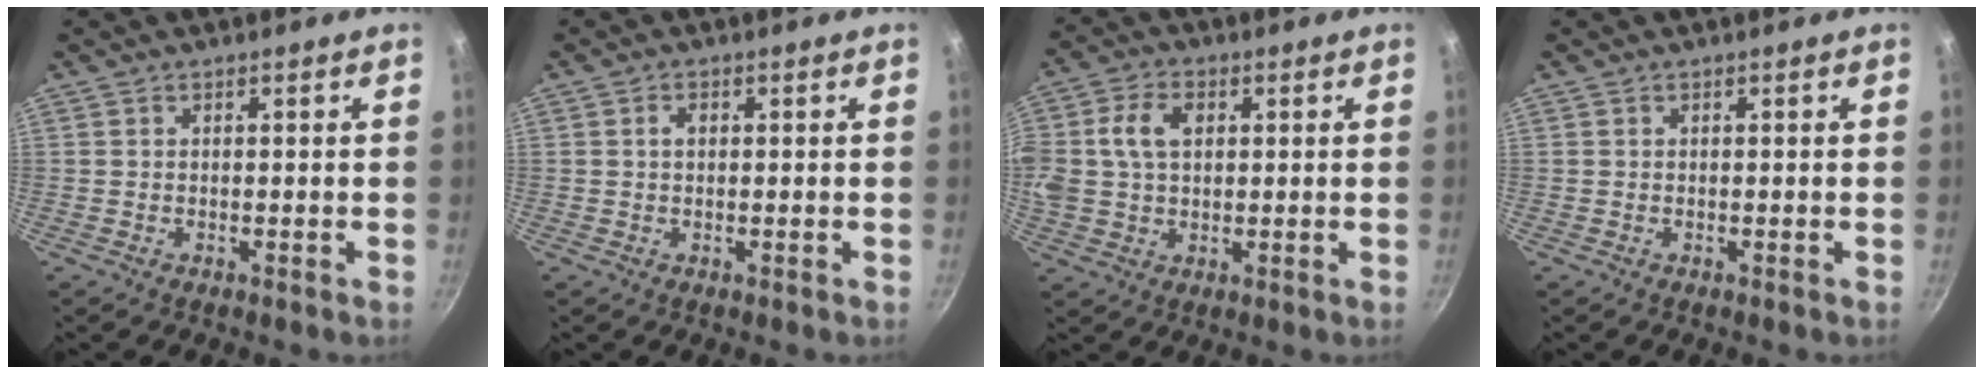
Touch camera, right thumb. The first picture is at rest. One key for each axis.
{"total": 1.5, "fx": 0.2, "fy": 1.1, "fz": 1.1, "tx": -0.018, "ty": 0.005, "tz": 0.003}
{"total": 11.4, "fx": 2.2, "fy": 8.2, "fz": 7.6, "tx": -0.157, "ty": 0.024, "tz": 0.035}
{"total": 0.0}